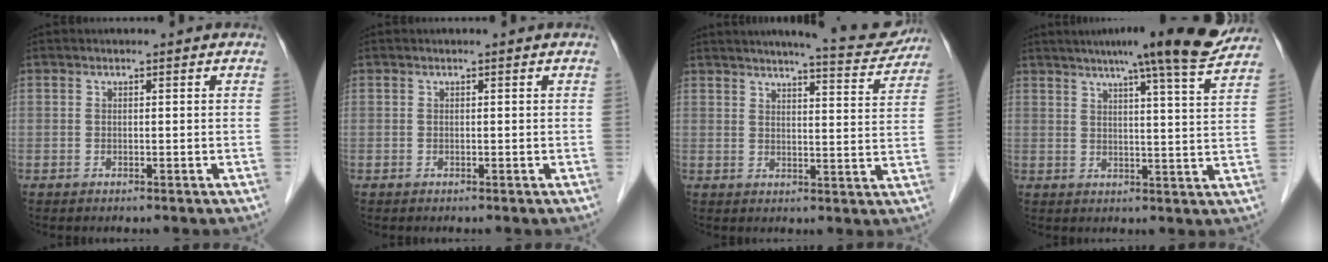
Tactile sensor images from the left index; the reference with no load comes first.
{"total": 0.0}
{"total": 11.5, "force": [10.6, 0.9, 4.4], "torque": [-0.056, -0.011, 0.121]}
{"total": 14.6, "force": [12.0, -0.5, 8.2], "torque": [-0.121, -0.003, 0.145]}